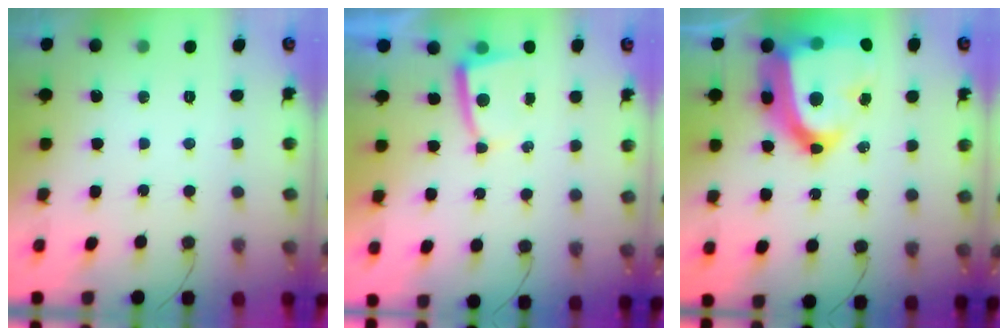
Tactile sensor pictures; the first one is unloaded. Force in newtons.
{"total": 2.8, "press": 2.7, "slide": 0.5}
{"total": 29.8, "press": 29.7, "slide": 2.4}